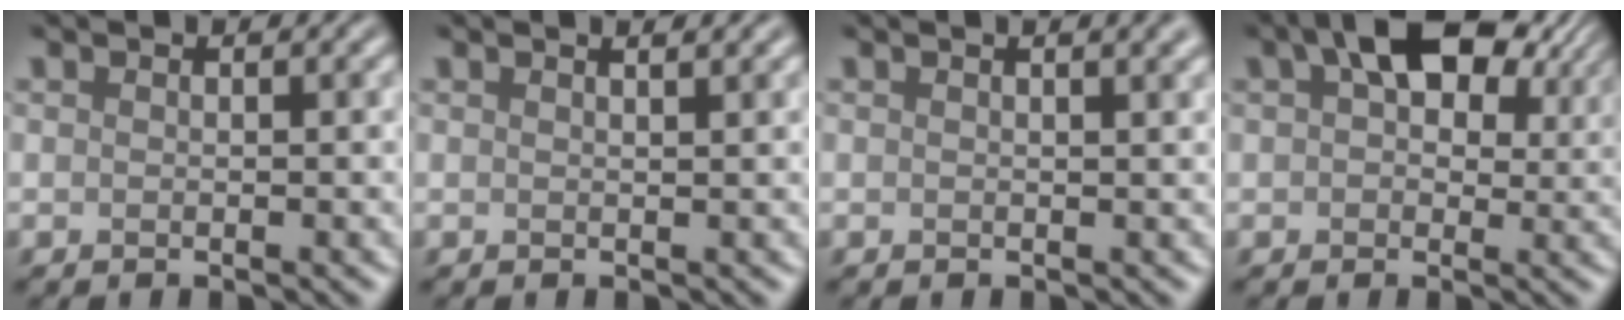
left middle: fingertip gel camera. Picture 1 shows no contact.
{"total": 1.7, "force": [1.2, 0.5, 1.1], "torque": [-0.008, 0.005, 0.000]}
{"total": 2.5, "force": [1.3, 0.9, 1.9], "torque": [-0.010, 0.006, 0.005]}
{"total": 9.0, "force": [4.3, 4.9, 6.2], "torque": [-0.102, 0.023, 0.055]}